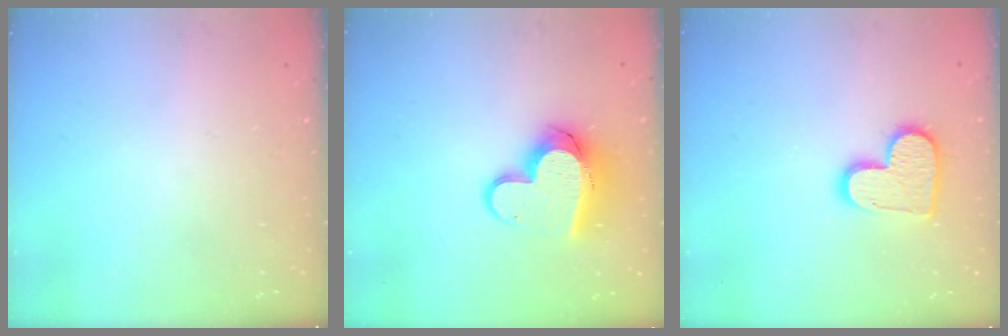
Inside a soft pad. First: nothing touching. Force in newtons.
{"total": 16.0, "press": 15.9, "slide": 1.3}
{"total": 12.4, "press": 12.4, "slide": 0.8}